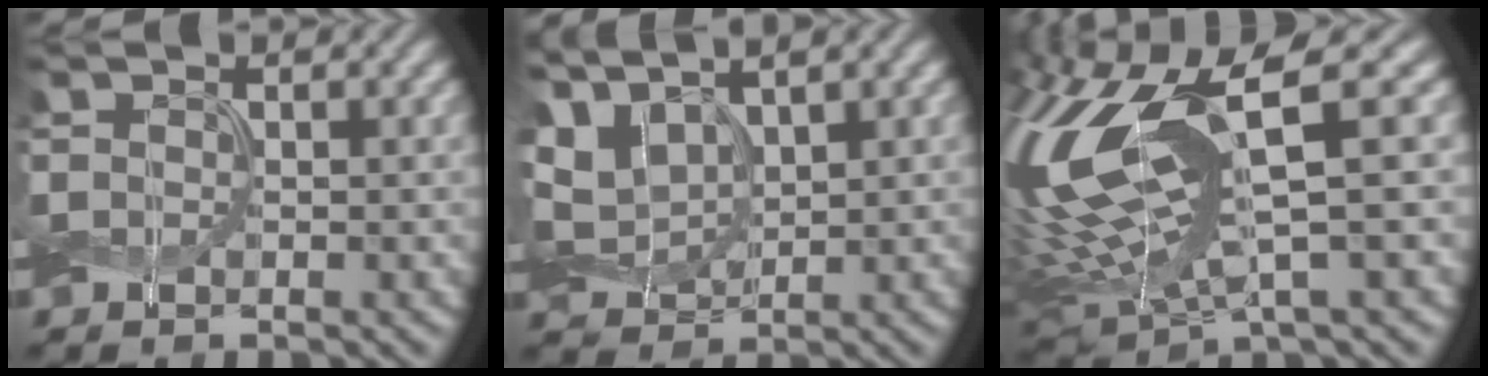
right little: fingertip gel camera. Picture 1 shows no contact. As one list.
[{"total": 6.5, "force": [3.2, 3.6, 4.5], "torque": [-0.113, 0.021, 0.062]}, {"total": 14.3, "force": [2.2, 4.7, 13.3], "torque": [-0.308, 0.004, 0.057]}]